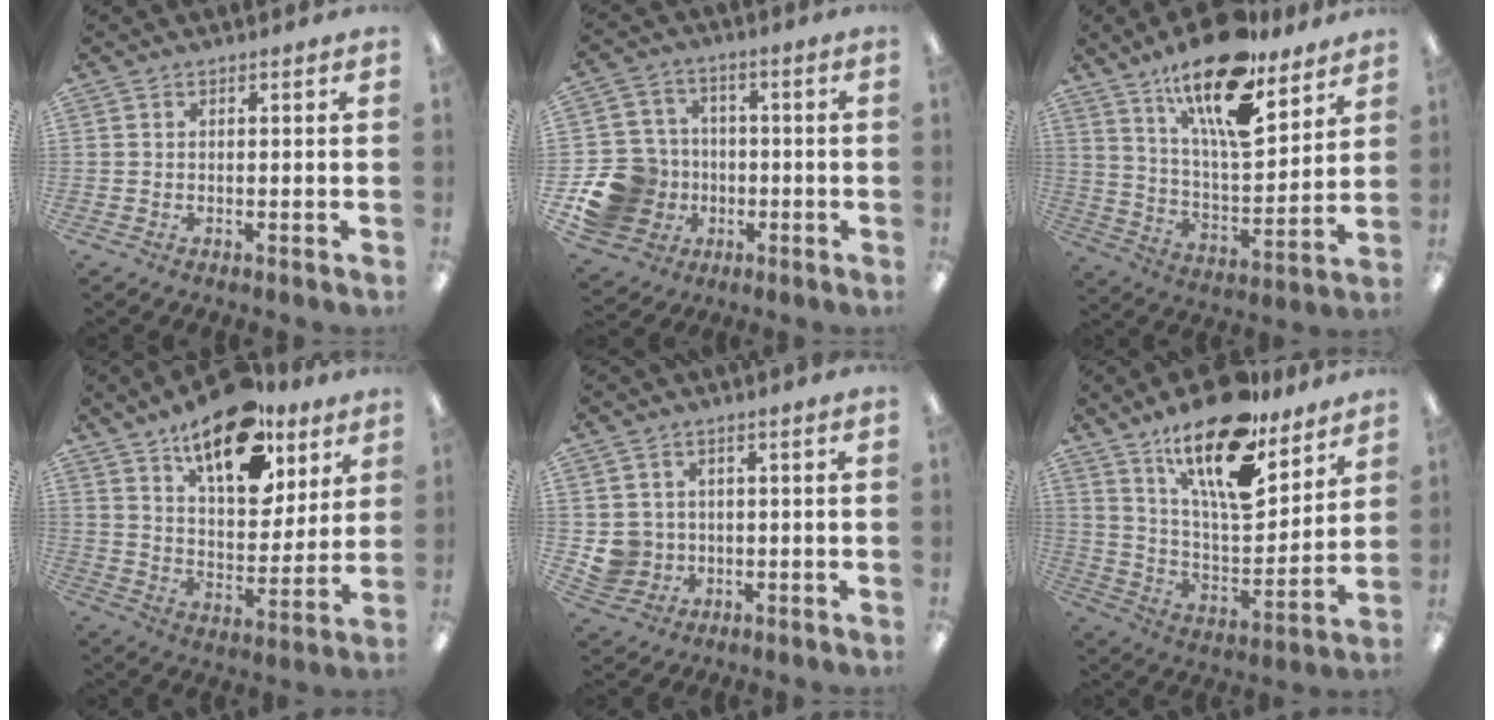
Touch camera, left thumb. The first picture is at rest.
{"total": 15.1, "force": [-4.6, 13.2, 5.6], "torque": [-0.112, 0.036, -0.071]}
{"total": 20.2, "force": [14.2, 6.5, 12.7], "torque": [-0.219, -0.083, 0.240]}
{"total": 18.2, "force": [12.2, 8.6, 10.4], "torque": [-0.152, -0.069, 0.209]}
{"total": 5.5, "force": [0.4, 5.4, 0.7], "torque": [-0.028, 0.005, 0.015]}
{"total": 20.4, "force": [14.1, 7.4, 12.8], "torque": [-0.220, -0.089, 0.241]}